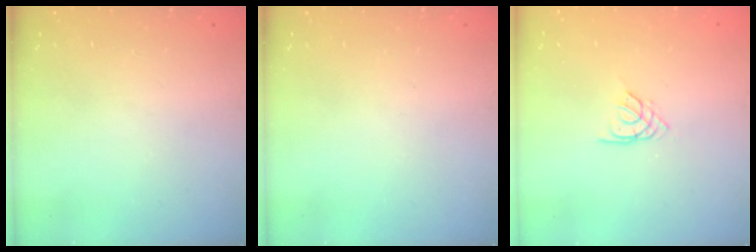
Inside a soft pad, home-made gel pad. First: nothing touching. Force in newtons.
{"total": 0.0}
{"total": 2.5, "press": 2.4, "slide": 0.5}